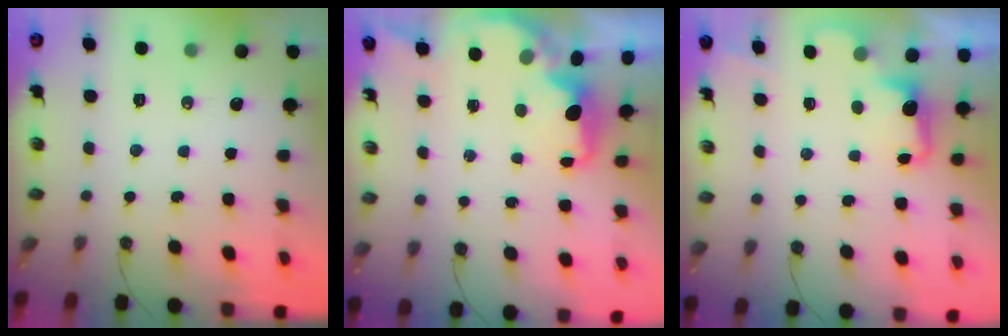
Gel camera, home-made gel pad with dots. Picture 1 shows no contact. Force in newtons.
{"total": 2.1, "press": 2.0, "slide": 0.8}
{"total": 2.2, "press": 2.0, "slide": 1.0}